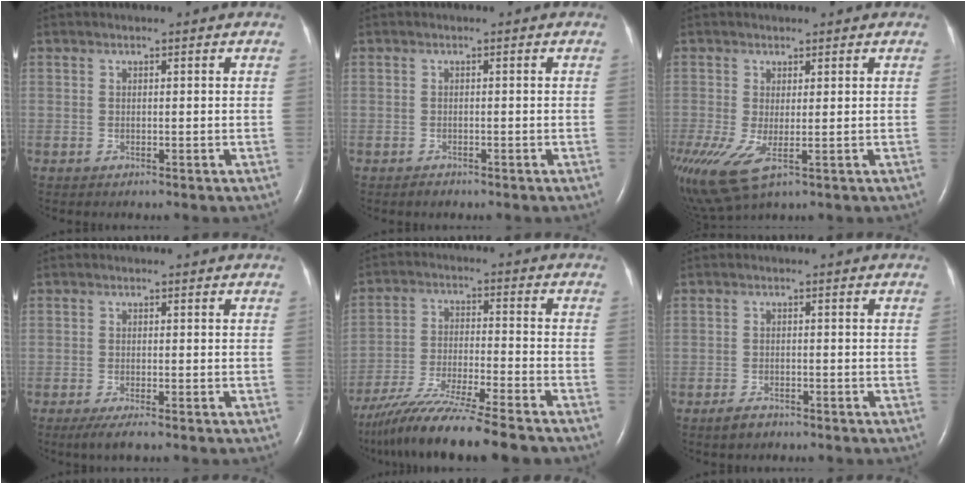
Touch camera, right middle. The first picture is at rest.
{"total": 0.8, "force": [-0.7, 0.3, 0.2], "torque": [-0.007, -0.001, -0.010]}
{"total": 11.6, "force": [-4.0, 5.1, 9.6], "torque": [-0.231, -0.019, -0.056]}
{"total": 2.7, "force": [-1.8, 0.2, 2.0], "torque": [-0.041, -0.010, -0.036]}
{"total": 15.7, "force": [-13.2, 0.1, 8.5], "torque": [-0.166, -0.036, -0.227]}
{"total": 2.2, "force": [-1.7, 1.0, 0.9], "torque": [-0.025, 0.000, -0.026]}